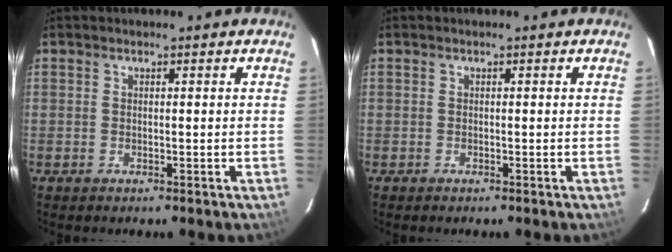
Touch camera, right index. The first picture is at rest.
{"total": 0.0}